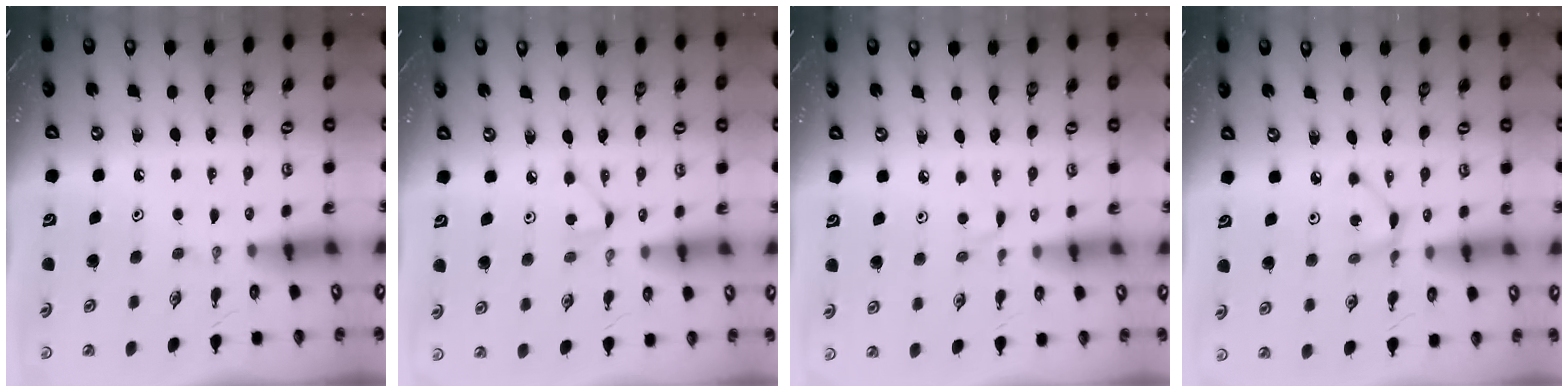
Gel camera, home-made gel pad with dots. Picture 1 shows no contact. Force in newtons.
{"total": 3.7, "press": 3.7, "slide": 0.3}
{"total": 3.0, "press": 3.0, "slide": 0.2}
{"total": 2.5, "press": 2.5, "slide": 0.1}